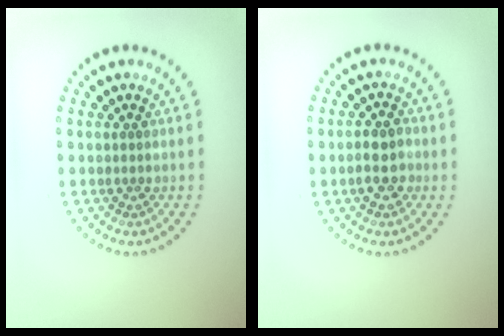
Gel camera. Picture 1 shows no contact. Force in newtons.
{"total": 2.5, "press": 2.4, "slide": 0.7}